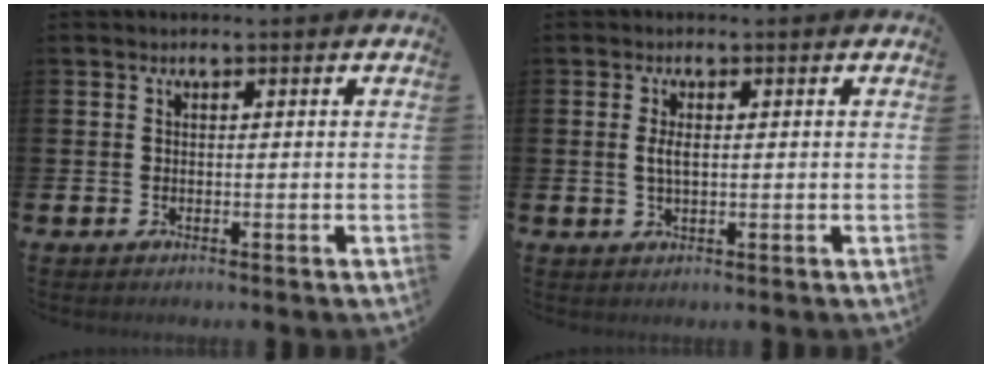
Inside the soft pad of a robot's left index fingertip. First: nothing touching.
{"total": 2.4, "force": [0.3, 1.0, 2.1], "torque": [-0.042, 0.005, 0.002]}